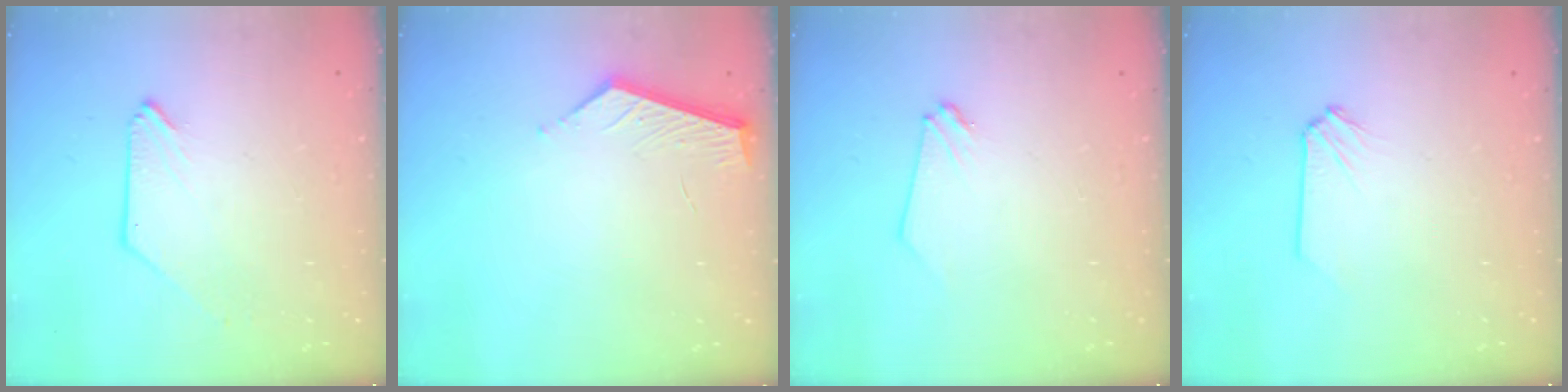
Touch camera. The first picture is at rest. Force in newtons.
{"total": 4.5, "press": 4.5, "slide": 0.2}
{"total": 0.0}
{"total": 0.0}